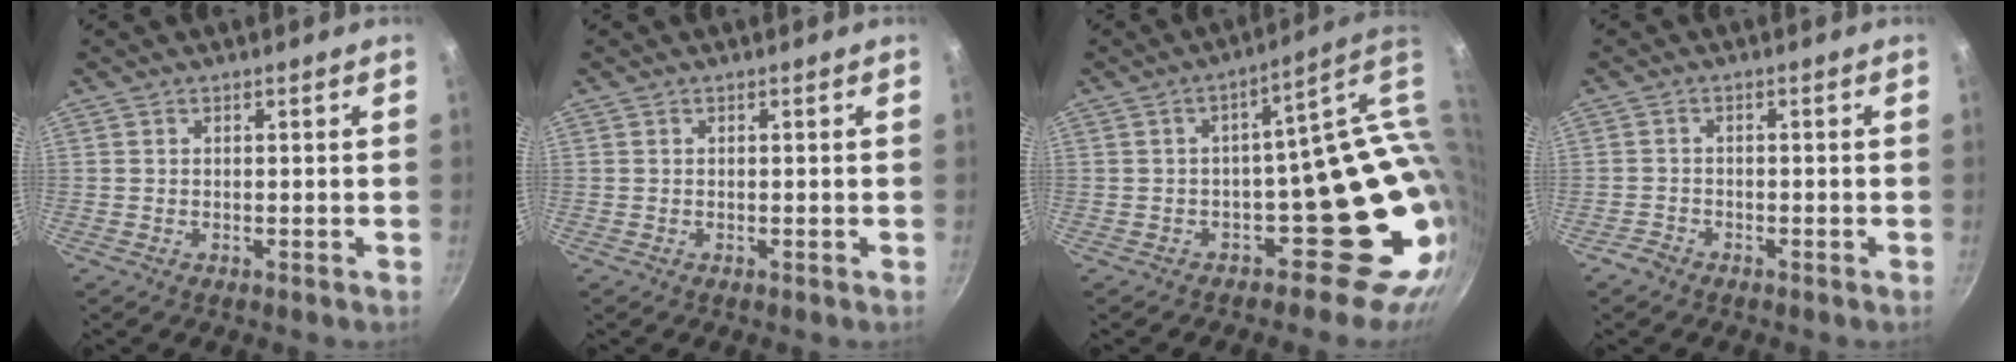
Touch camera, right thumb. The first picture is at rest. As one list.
[{"total": 0.0}, {"total": 18.9, "force": [2.0, 12.3, 14.2], "torque": [-0.073, 0.008, 0.050]}, {"total": 2.0, "force": [-1.7, 1.1, 0.4], "torque": [-0.009, 0.015, -0.030]}]